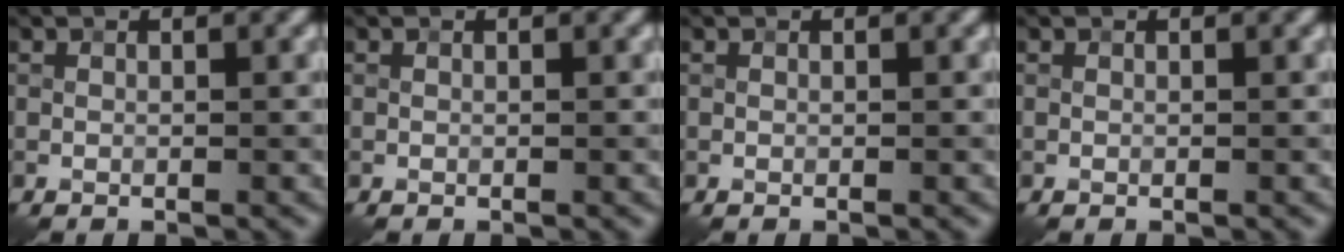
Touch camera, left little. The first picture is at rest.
{"total": 0.0}
{"total": 0.0}
{"total": 0.0}